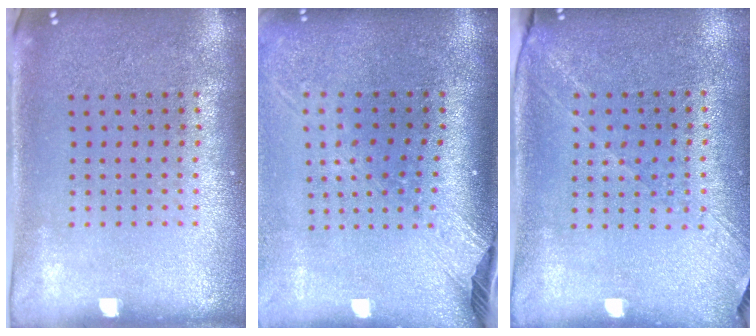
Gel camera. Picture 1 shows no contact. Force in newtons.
{"total": 2.6, "press": 2.0, "slide": 1.7}
{"total": 1.3, "press": 1.2, "slide": 0.5}